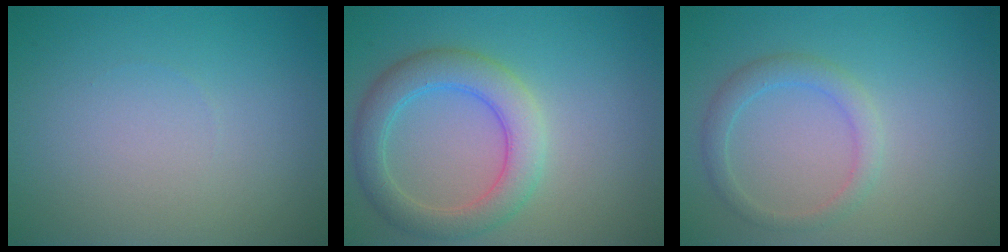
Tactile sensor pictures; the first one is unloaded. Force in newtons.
{"total": 4.7, "press": 4.7, "slide": 0.2}
{"total": 2.2, "press": 2.2, "slide": 0.1}